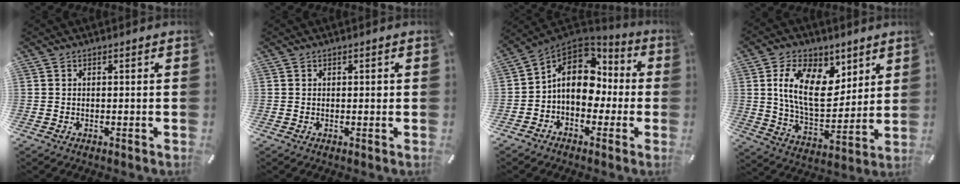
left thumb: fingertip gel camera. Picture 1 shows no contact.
{"total": 0.9, "force": [0.2, 0.6, 0.6], "torque": [-0.005, -0.001, 0.002]}
{"total": 12.7, "force": [0.6, 10.0, 7.8], "torque": [-0.143, 0.003, 0.011]}
{"total": 16.2, "force": [6.3, 10.1, 10.9], "torque": [-0.198, -0.015, 0.117]}